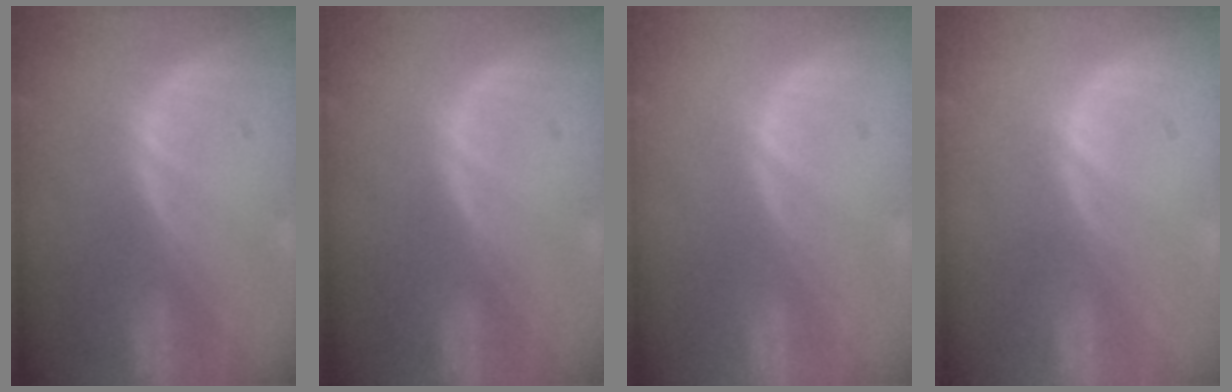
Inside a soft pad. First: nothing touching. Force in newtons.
{"total": 0.0}
{"total": 0.0}
{"total": 0.0}